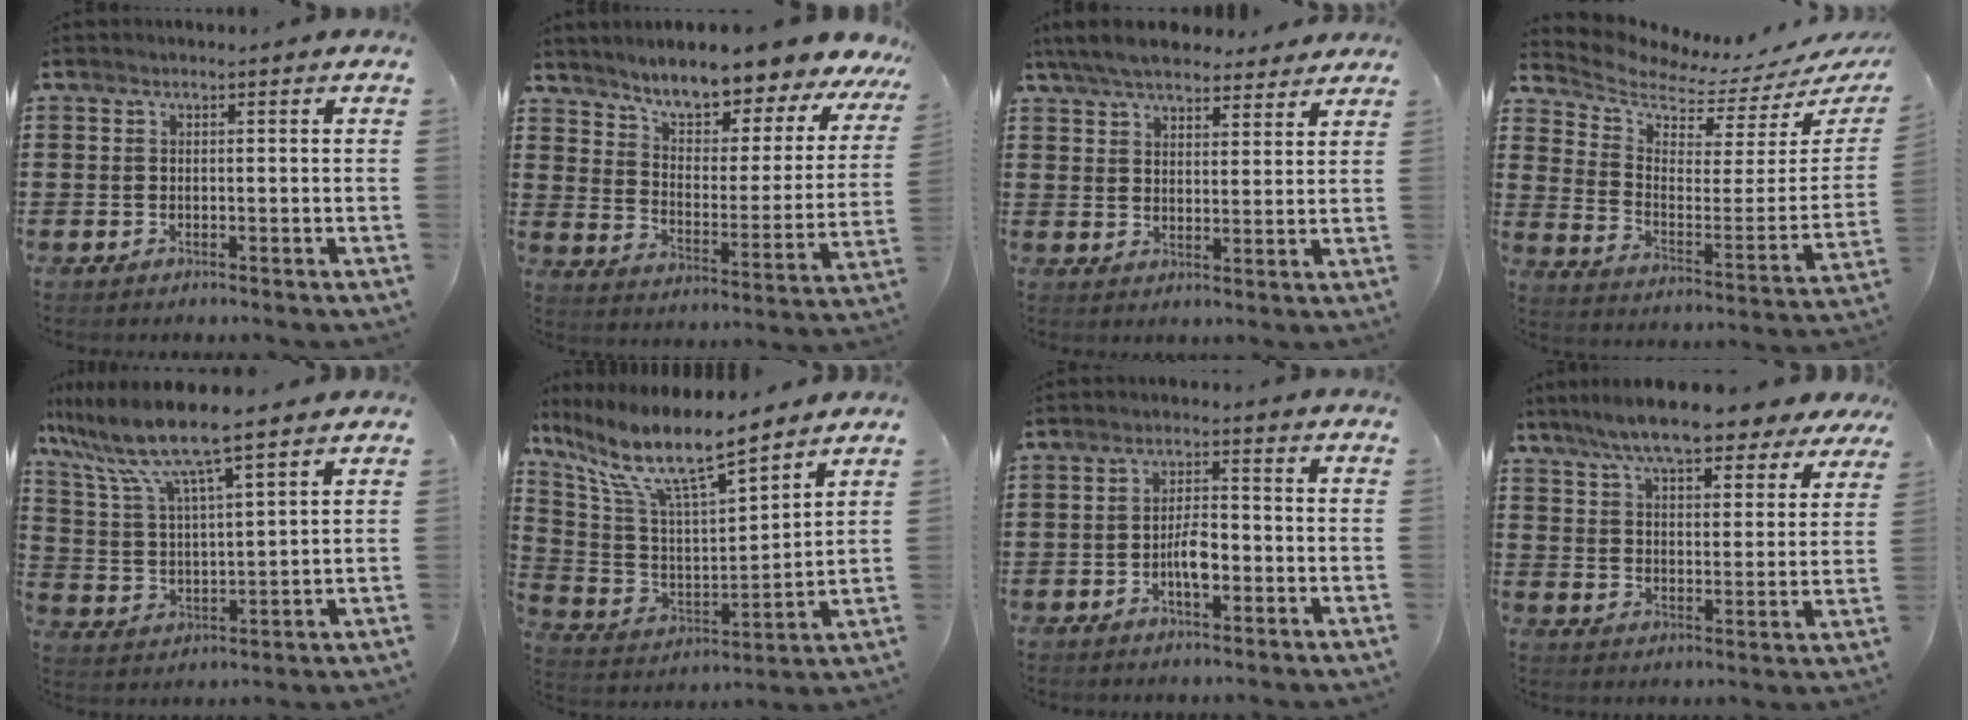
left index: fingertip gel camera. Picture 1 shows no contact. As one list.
[{"total": 8.3, "force": [7.6, 0.8, 3.1], "torque": [-0.077, -0.063, 0.127]}, {"total": 6.5, "force": [5.9, 1.4, 2.1], "torque": [-0.061, -0.013, 0.111]}, {"total": 3.5, "force": [3.3, 0.8, 0.9], "torque": [-0.045, -0.046, 0.048]}, {"total": 8.6, "force": [7.2, 0.4, 4.7], "torque": [-0.122, -0.038, 0.119]}, {"total": 10.9, "force": [8.6, 1.8, 6.6], "torque": [-0.160, -0.052, 0.144]}, {"total": 4.4, "force": [-1.3, 1.7, 3.9], "torque": [-0.075, 0.005, -0.025]}, {"total": 9.3, "force": [8.3, 0.8, 4.3], "torque": [-0.113, -0.030, 0.148]}]